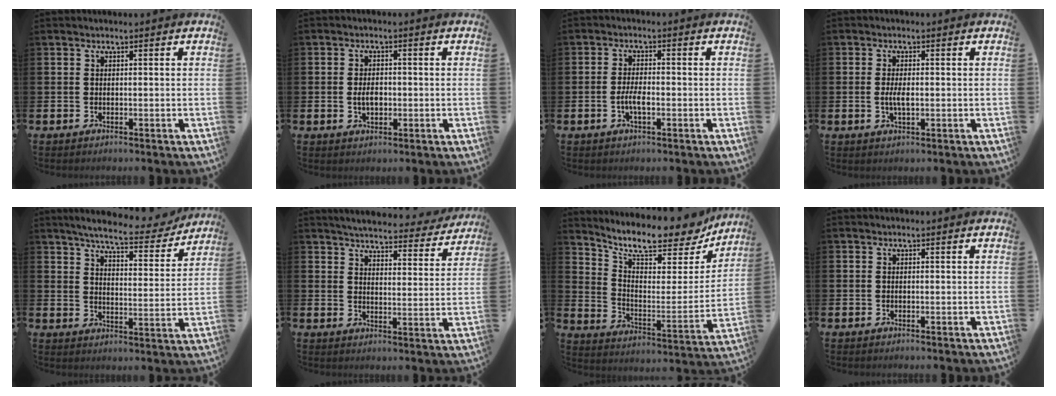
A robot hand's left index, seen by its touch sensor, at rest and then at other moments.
{"total": 3.0, "force": [-0.2, 1.8, 2.3], "torque": [-0.028, -0.002, -0.009]}
{"total": 2.8, "force": [-0.8, 1.1, 2.5], "torque": [-0.046, 0.003, -0.015]}
{"total": 2.7, "force": [-0.1, 1.1, 2.4], "torque": [-0.046, 0.001, -0.003]}
{"total": 7.1, "force": [6.5, 1.1, 2.7], "torque": [-0.066, -0.039, 0.110]}
{"total": 4.9, "force": [4.7, 0.7, 1.1], "torque": [-0.031, -0.035, 0.078]}
{"total": 9.9, "force": [8.9, 2.3, 3.7], "torque": [-0.103, -0.066, 0.152]}
{"total": 0.0}